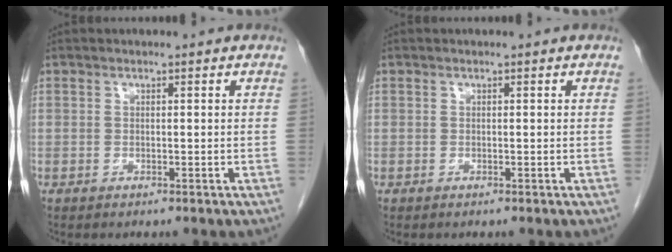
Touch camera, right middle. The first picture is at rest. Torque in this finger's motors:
{"motor_torque": [0.26, -0.27, 0.00, -0.01]}